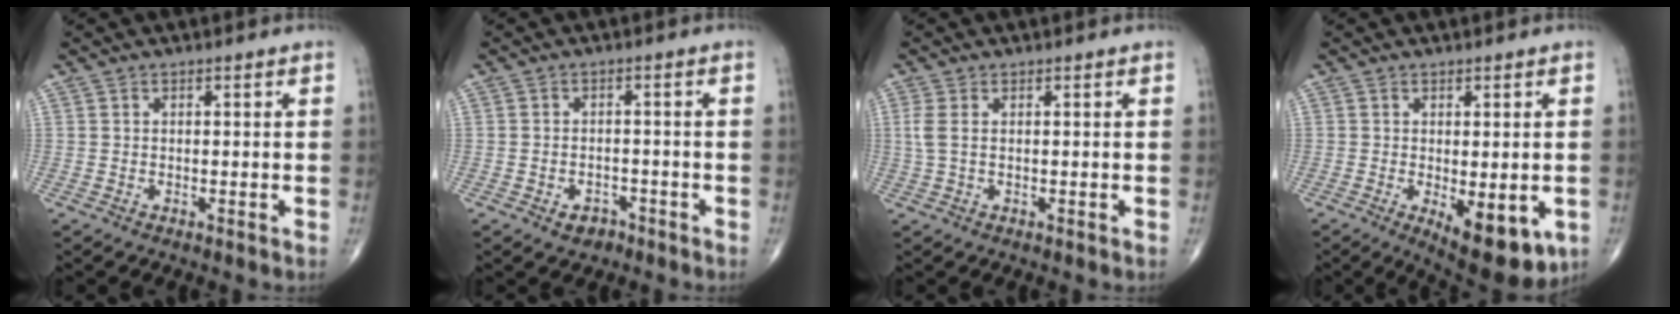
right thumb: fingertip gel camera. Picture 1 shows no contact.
{"total": 4.2, "force": [-2.6, 2.9, 1.6], "torque": [-0.008, 0.020, -0.033]}
{"total": 2.6, "force": [0.4, 0.9, 2.4], "torque": [-0.074, 0.002, 0.012]}
{"total": 11.4, "force": [-3.9, 4.7, 9.6], "torque": [-0.114, -0.019, -0.045]}